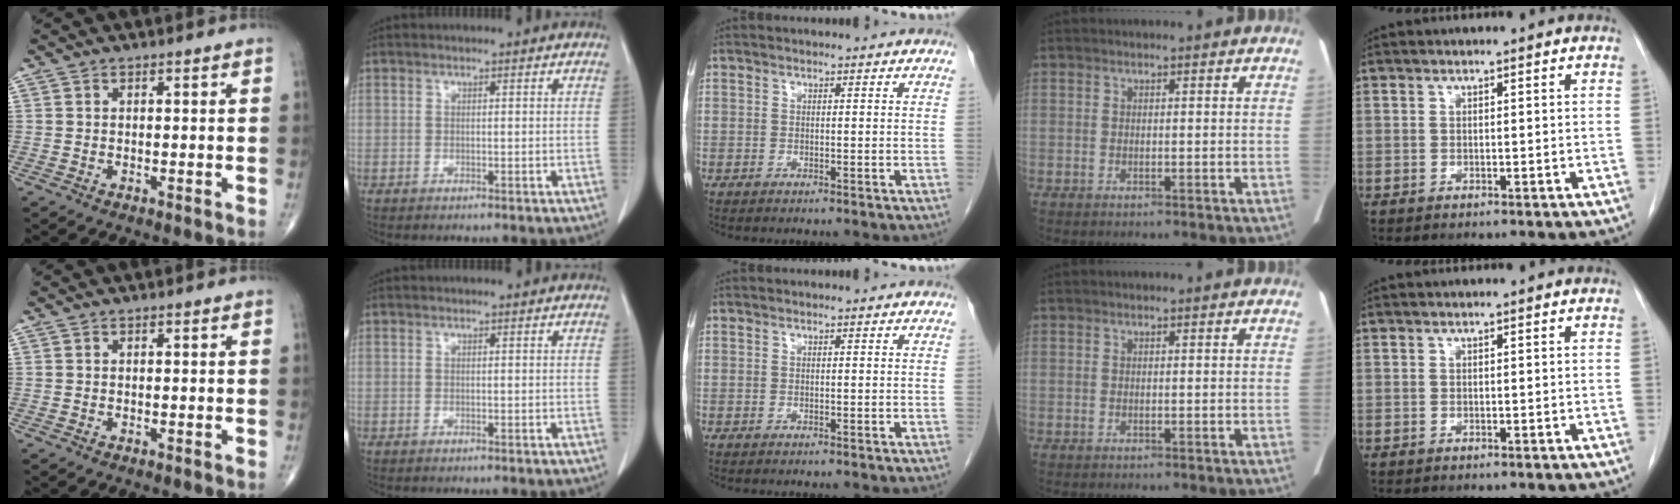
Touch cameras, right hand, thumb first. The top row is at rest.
{}